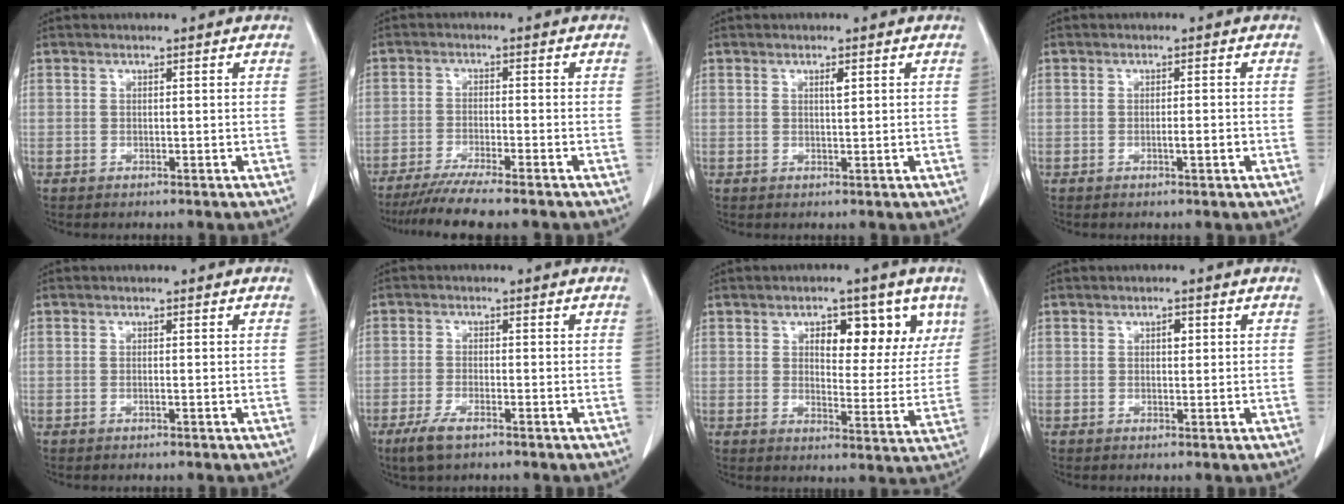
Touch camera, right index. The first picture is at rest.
{"total": 8.7, "force": [-7.3, -0.3, 4.7], "torque": [-0.067, -0.024, -0.117]}
{"total": 1.1, "force": [0.5, 0.1, 0.9], "torque": [-0.019, -0.001, 0.007]}
{"total": 1.6, "force": [-0.5, 0.2, 1.6], "torque": [-0.025, 0.001, -0.006]}
{"total": 0.0}
{"total": 4.1, "force": [-2.6, 0.9, 3.0], "torque": [-0.071, -0.008, -0.045]}
{"total": 9.7, "force": [4.7, 4.6, 7.1], "torque": [-0.080, 0.010, 0.066]}
{"total": 1.3, "force": [0.4, 0.7, 1.0], "torque": [-0.014, 0.001, 0.005]}